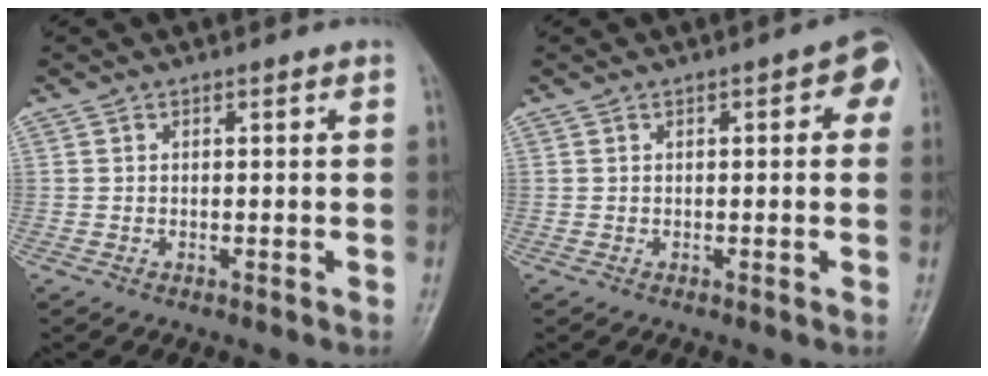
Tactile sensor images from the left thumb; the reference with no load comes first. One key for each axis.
{"total": 4.5, "fx": 1.3, "fy": 2.0, "fz": 3.9, "tx": -0.029, "ty": 0.007, "tz": 0.005}